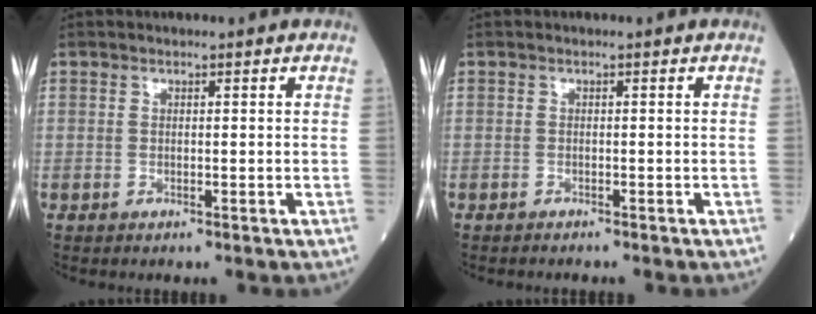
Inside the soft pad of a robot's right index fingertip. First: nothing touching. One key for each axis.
{"total": 1.2, "fx": -1.1, "fy": 0.0, "fz": 0.4, "tx": -0.007, "ty": 0.000, "tz": -0.014}